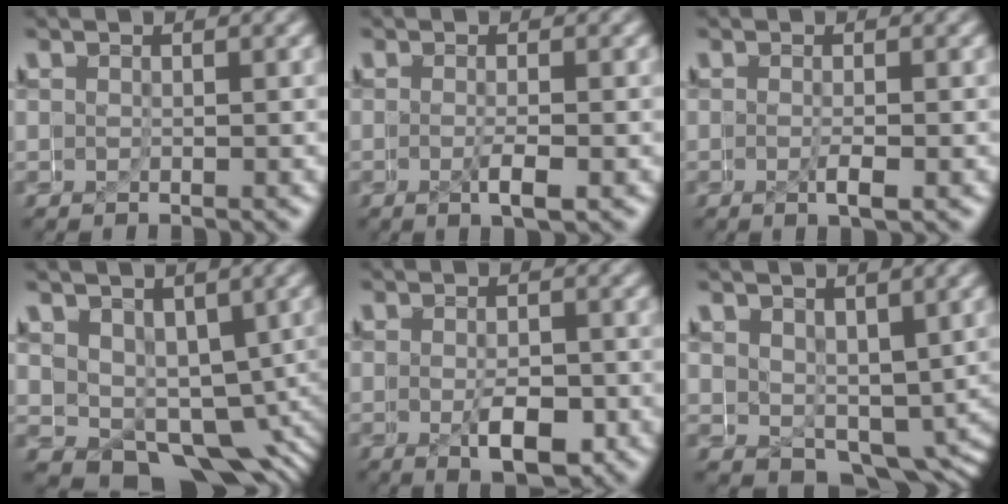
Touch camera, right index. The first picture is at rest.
{"total": 1.3, "force": [-0.7, -0.1, 1.1], "torque": [-0.014, -0.006, -0.012]}
{"total": 1.0, "force": [-0.5, -0.1, 0.8], "torque": [-0.011, -0.007, -0.007]}
{"total": 8.9, "force": [-3.9, 6.5, 4.6], "torque": [-0.089, -0.036, -0.063]}
{"total": 3.4, "force": [-1.4, 1.4, 2.8], "torque": [-0.035, -0.013, -0.020]}
{"total": 4.0, "force": [-2.1, 2.8, 2.0], "torque": [-0.042, -0.027, -0.023]}